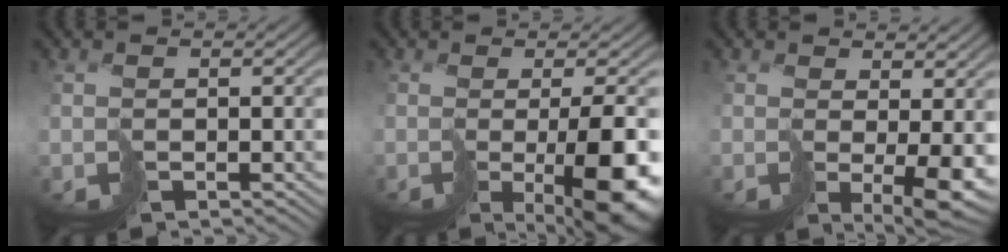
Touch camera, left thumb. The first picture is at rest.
{"total": 10.5, "force": [-2.9, 2.7, 9.7], "torque": [-0.141, -0.013, -0.043]}
{"total": 6.2, "force": [-0.3, 1.6, 6.0], "torque": [-0.096, -0.011, 0.000]}